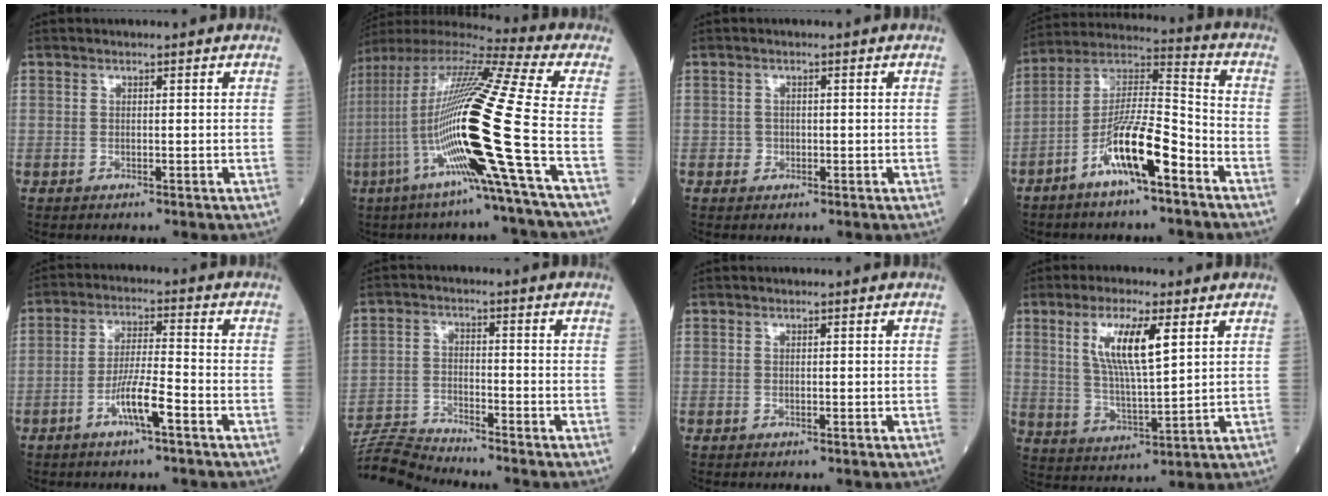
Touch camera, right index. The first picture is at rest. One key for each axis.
{"total": 23.8, "fx": -6.5, "fy": -1.8, "fz": 22.9, "tx": -0.449, "ty": -0.027, "tz": -0.142}
{"total": 1.0, "fx": -0.3, "fy": 1.0, "fz": 0.1, "tx": 0.003, "ty": 0.006, "tz": -0.007}
{"total": 12.7, "fx": -6.8, "fy": 1.8, "fz": 10.6, "tx": -0.200, "ty": 0.006, "tz": -0.125}
{"total": 6.1, "fx": -3.2, "fy": 0.2, "fz": 5.2, "tx": -0.102, "ty": 0.004, "tz": -0.060}
{"total": 6.3, "fx": -6.2, "fy": -1.3, "fz": -0.5, "tx": -0.003, "ty": -0.010, "tz": -0.119}
{"total": 0.0}
{"total": 9.7, "fx": 3.8, "fy": 1.6, "fz": 8.8, "tx": -0.172, "ty": 0.001, "tz": 0.074}